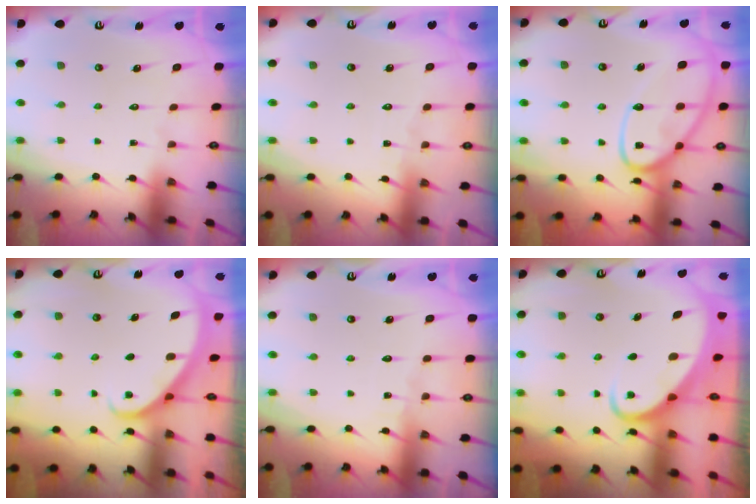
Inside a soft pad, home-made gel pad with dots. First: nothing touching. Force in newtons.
{"total": 3.2, "press": 3.2, "slide": 0.3}
{"total": 19.4, "press": 19.3, "slide": 1.8}
{"total": 2.3, "press": 2.3, "slide": 0.2}
{"total": 2.4, "press": 2.4, "slide": 0.3}
{"total": 3.5, "press": 3.5, "slide": 0.5}